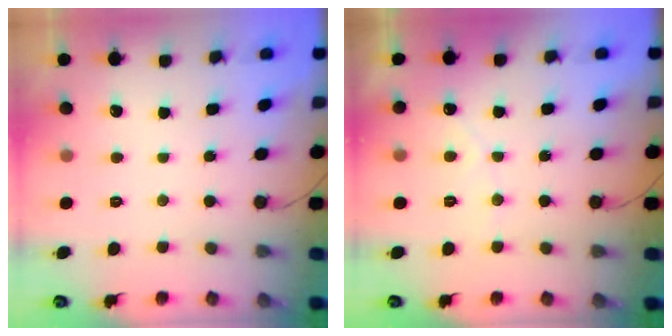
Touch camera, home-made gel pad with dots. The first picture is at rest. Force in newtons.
{"total": 2.8, "press": 2.8, "slide": 0.1}